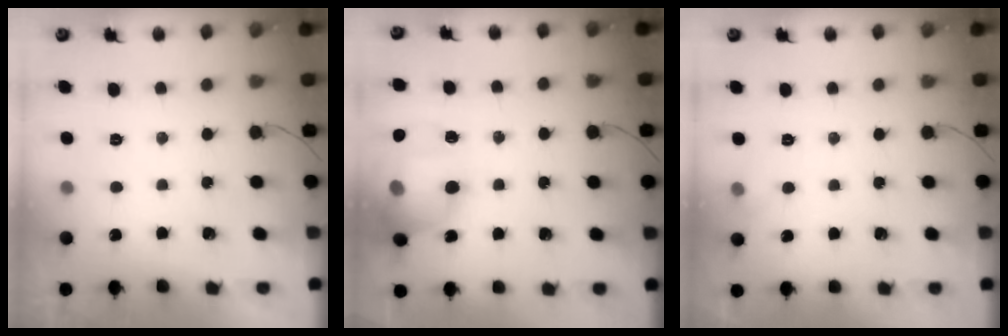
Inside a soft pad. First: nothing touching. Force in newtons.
{"total": 18.8, "press": 18.7, "slide": 1.6}
{"total": 3.9, "press": 3.7, "slide": 1.4}